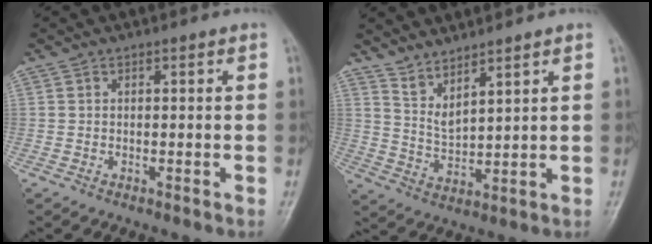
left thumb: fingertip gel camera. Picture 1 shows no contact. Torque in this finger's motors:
{"motor_torque": [0.13, -0.44, 0.08, -0.24, 0.03]}